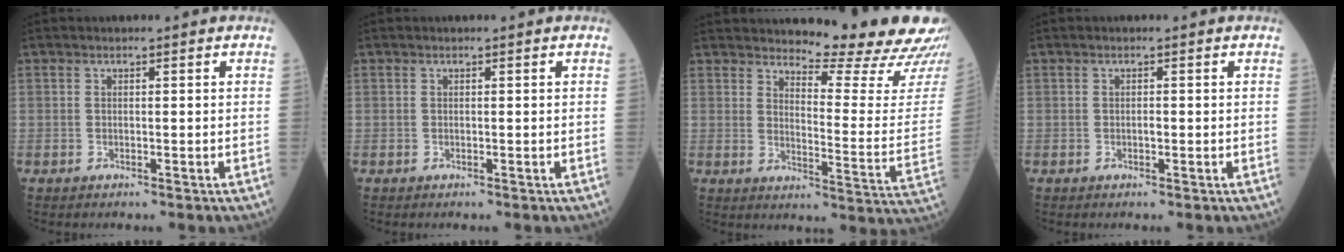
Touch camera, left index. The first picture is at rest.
{"total": 0.0}
{"total": 16.3, "force": [15.2, -0.2, 5.7], "torque": [-0.082, -0.110, 0.176]}
{"total": 0.6, "force": [-0.4, 0.2, 0.4], "torque": [-0.008, -0.003, -0.008]}